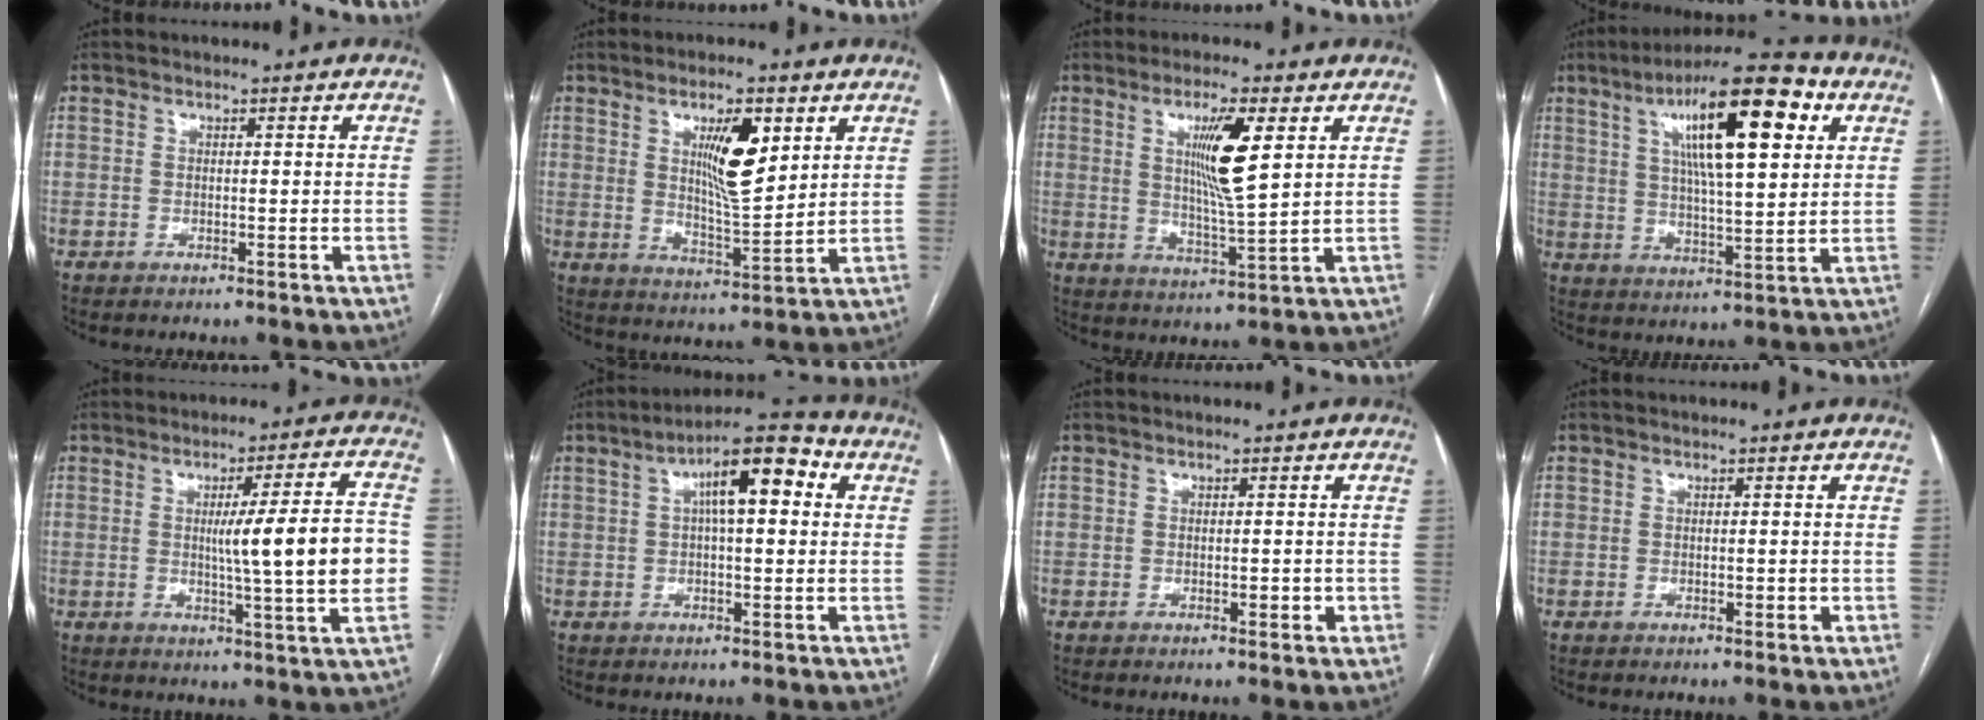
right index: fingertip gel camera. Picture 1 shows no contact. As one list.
[{"total": 9.4, "force": [3.7, 2.1, 8.3], "torque": [-0.143, -0.004, 0.067]}, {"total": 9.2, "force": [3.1, 0.4, 8.6], "torque": [-0.155, -0.009, 0.054]}, {"total": 17.6, "force": [7.0, 3.6, 15.7], "torque": [-0.255, 0.025, 0.107]}, {"total": 13.4, "force": [-0.4, -0.6, 13.4], "torque": [-0.192, 0.000, -0.008]}, {"total": 10.4, "force": [2.8, 2.8, 9.6], "torque": [-0.154, 0.039, 0.038]}, {"total": 1.7, "force": [-0.4, 1.0, 1.3], "torque": [-0.015, 0.005, -0.001]}, {"total": 1.0, "force": [-0.2, 0.7, 0.7], "torque": [-0.006, 0.003, -0.001]}]